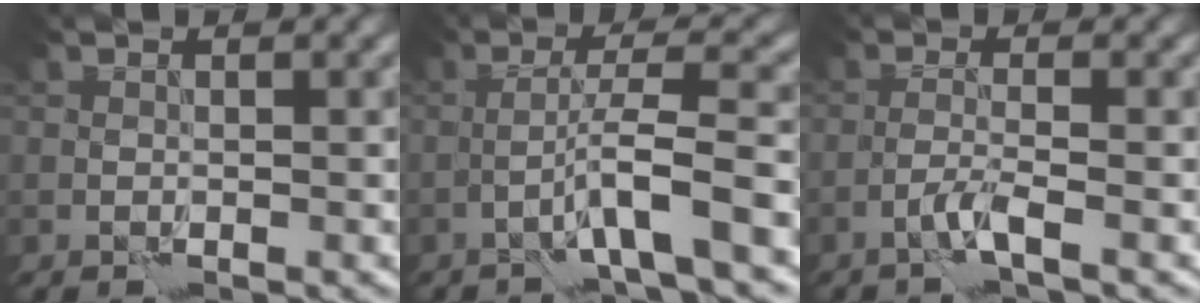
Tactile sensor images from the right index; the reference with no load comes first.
{"total": 5.0, "force": [-2.2, 0.0, 4.5], "torque": [-0.072, 0.016, -0.040]}
{"total": 1.6, "force": [-0.9, -0.3, 1.4], "torque": [-0.029, 0.004, -0.025]}